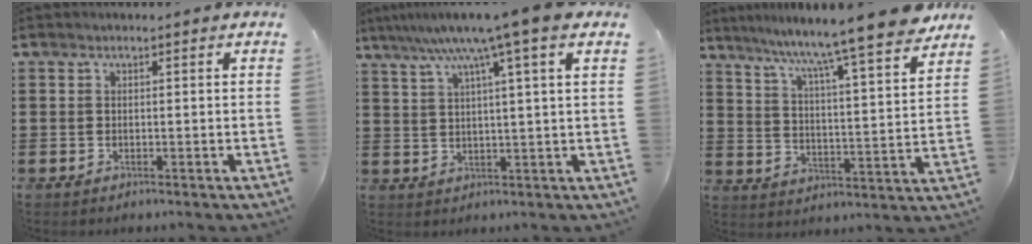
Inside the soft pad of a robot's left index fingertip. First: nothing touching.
{"total": 8.6, "force": [5.4, -1.1, 6.6], "torque": [-0.141, -0.015, 0.088]}
{"total": 9.9, "force": [8.6, -1.2, 4.6], "torque": [-0.107, -0.064, 0.135]}